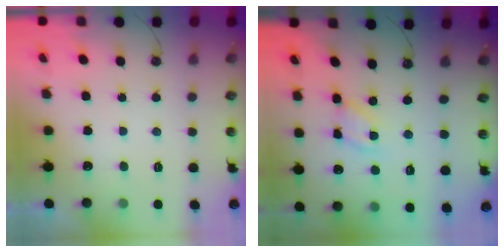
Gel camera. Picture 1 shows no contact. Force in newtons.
{"total": 5.2, "press": 5.2, "slide": 0.5}